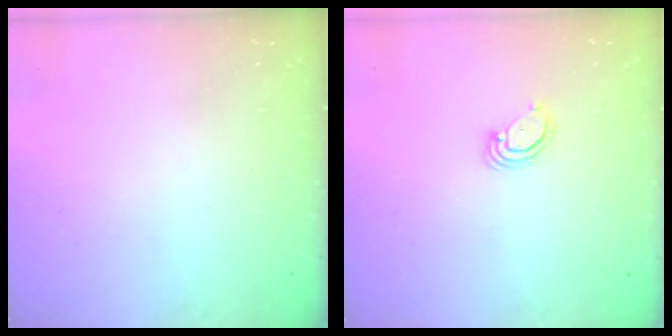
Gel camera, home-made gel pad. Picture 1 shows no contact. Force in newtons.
{"total": 2.8, "press": 2.8, "slide": 0.3}